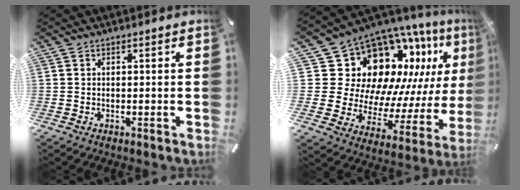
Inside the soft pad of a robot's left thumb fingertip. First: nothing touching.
{"total": 19.8, "force": [10.9, 13.6, 9.5], "torque": [-0.156, -0.122, 0.221]}